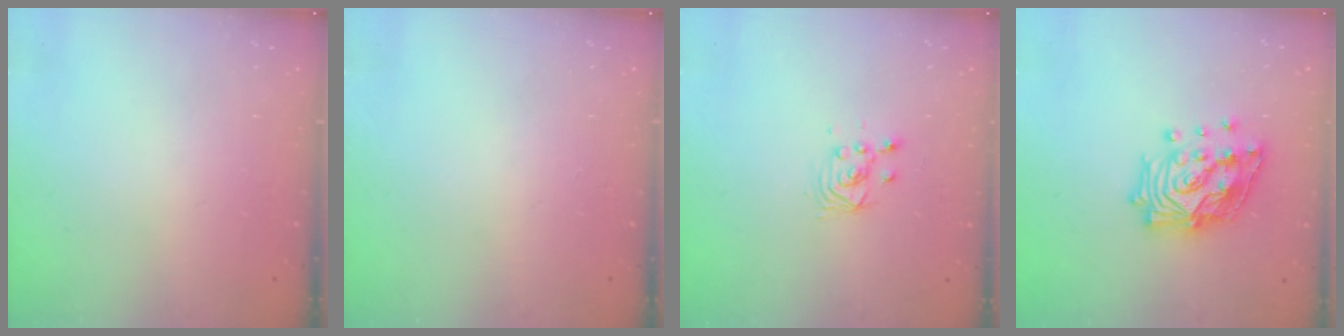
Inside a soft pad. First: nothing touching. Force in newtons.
{"total": 0.0}
{"total": 2.9, "press": 2.9, "slide": 0.1}
{"total": 18.9, "press": 18.7, "slide": 2.6}